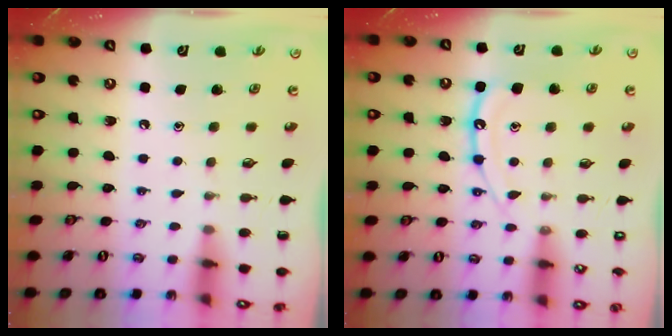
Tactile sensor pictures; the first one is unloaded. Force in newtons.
{"total": 12.0, "press": 12.0, "slide": 1.1}